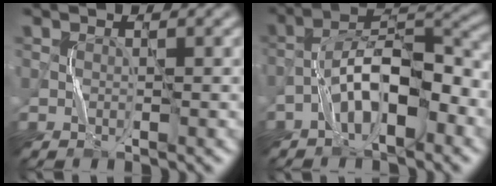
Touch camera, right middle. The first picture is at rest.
{"total": 7.5, "force": [-3.2, 2.9, 6.1], "torque": [-0.100, 0.026, -0.061]}